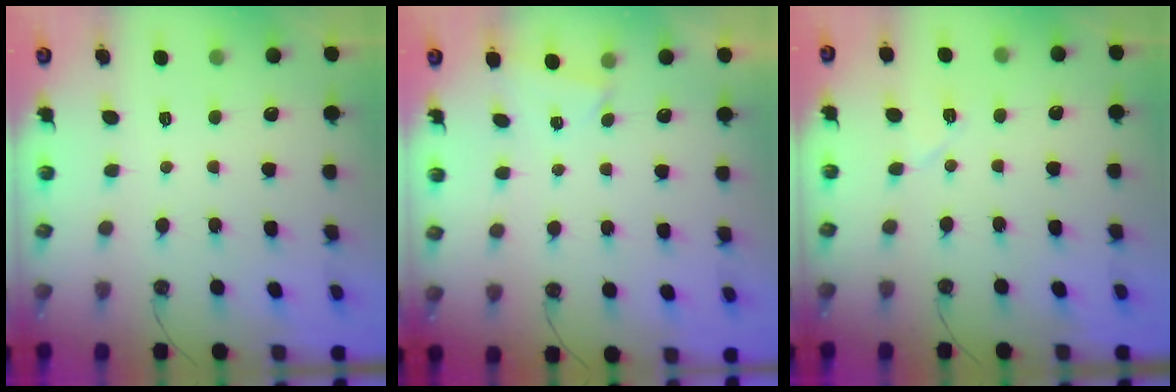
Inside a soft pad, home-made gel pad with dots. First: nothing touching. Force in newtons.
{"total": 2.6, "press": 1.3, "slide": 2.2}
{"total": 6.3, "press": 6.3, "slide": 0.7}